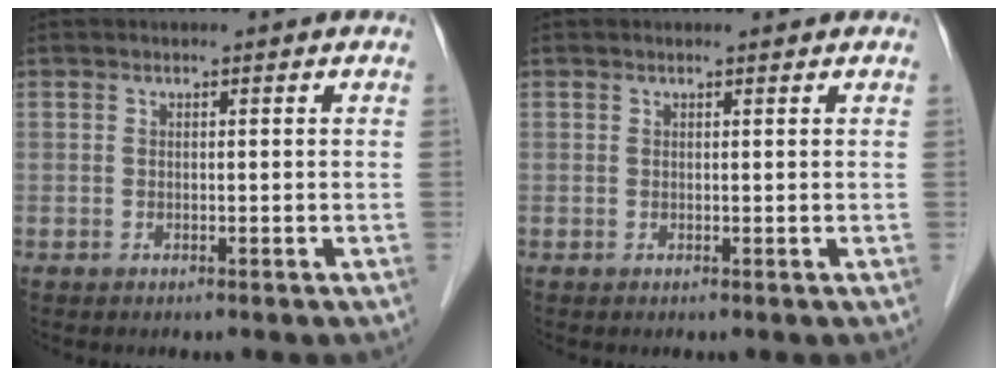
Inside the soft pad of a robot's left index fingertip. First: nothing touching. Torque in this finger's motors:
{"motor_torque": [0.31, -0.10, 0.07, -0.01]}